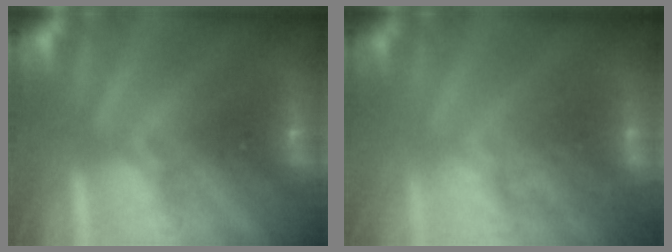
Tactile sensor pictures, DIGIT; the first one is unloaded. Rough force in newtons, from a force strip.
{"total": 2.9}